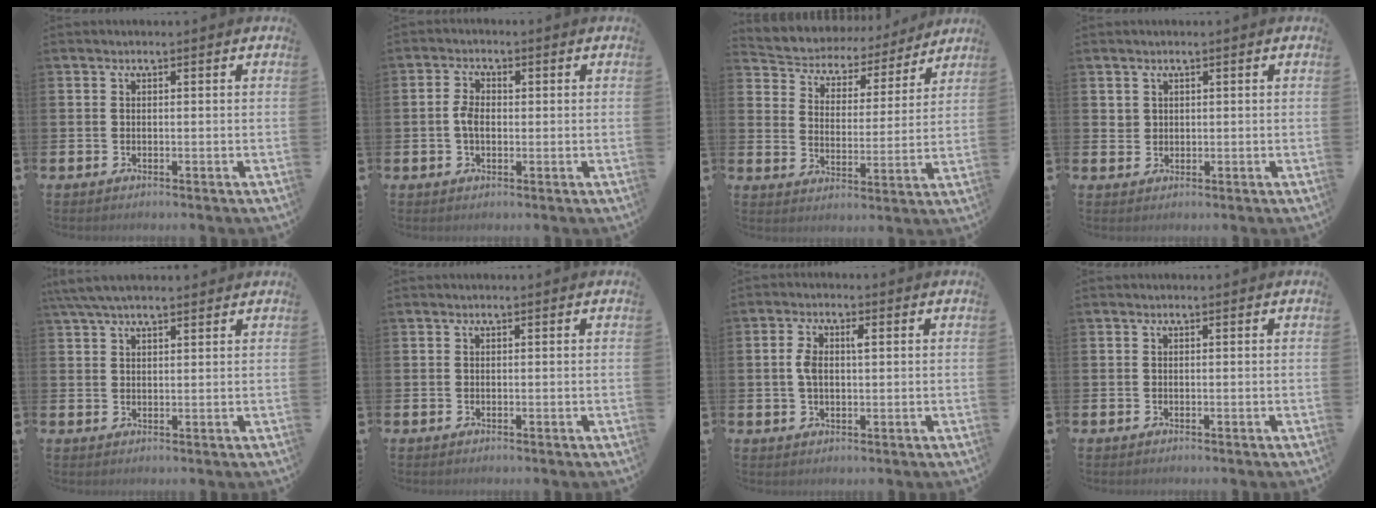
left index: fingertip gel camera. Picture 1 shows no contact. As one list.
[{"total": 3.0, "force": [0.1, 1.8, 2.4], "torque": [-0.043, 0.009, 0.000]}, {"total": 5.5, "force": [5.0, 2.3, 0.4], "torque": [-0.035, -0.042, 0.080]}, {"total": 1.6, "force": [1.2, 1.0, 0.1], "torque": [0.006, 0.001, 0.021]}, {"total": 4.8, "force": [4.1, 1.3, 2.2], "torque": [-0.050, -0.006, 0.075]}, {"total": 0.0}, {"total": 3.4, "force": [0.6, 1.7, 2.9], "torque": [-0.048, 0.005, 0.007]}, {"total": 0.0}]